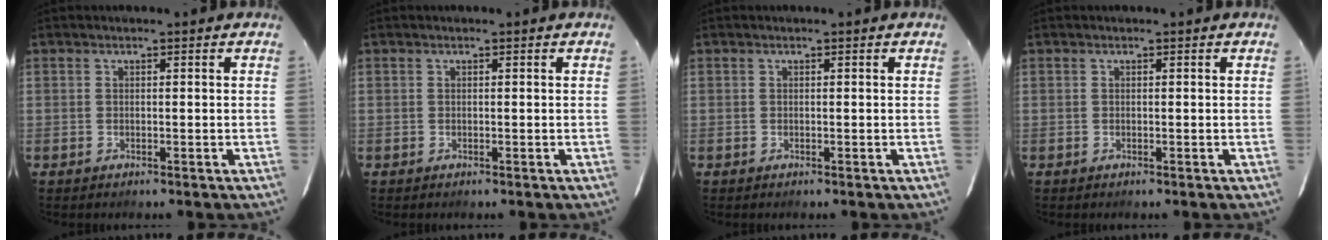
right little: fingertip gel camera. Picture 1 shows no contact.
{"total": 0.0}
{"total": 0.0}
{"total": 0.0}